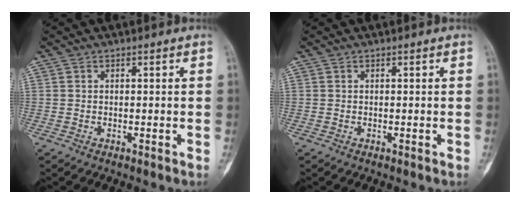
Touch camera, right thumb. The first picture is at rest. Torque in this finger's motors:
{"motor_torque": [0.02, -0.02, 0.04, 0.04, 0.02]}